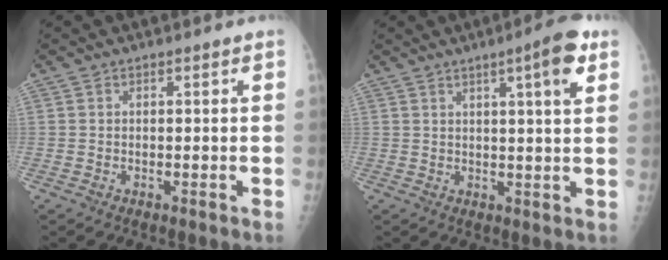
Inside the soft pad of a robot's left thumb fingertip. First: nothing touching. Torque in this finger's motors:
{"motor_torque": [0.03, 0.13, -0.07, -0.13, 0.14]}